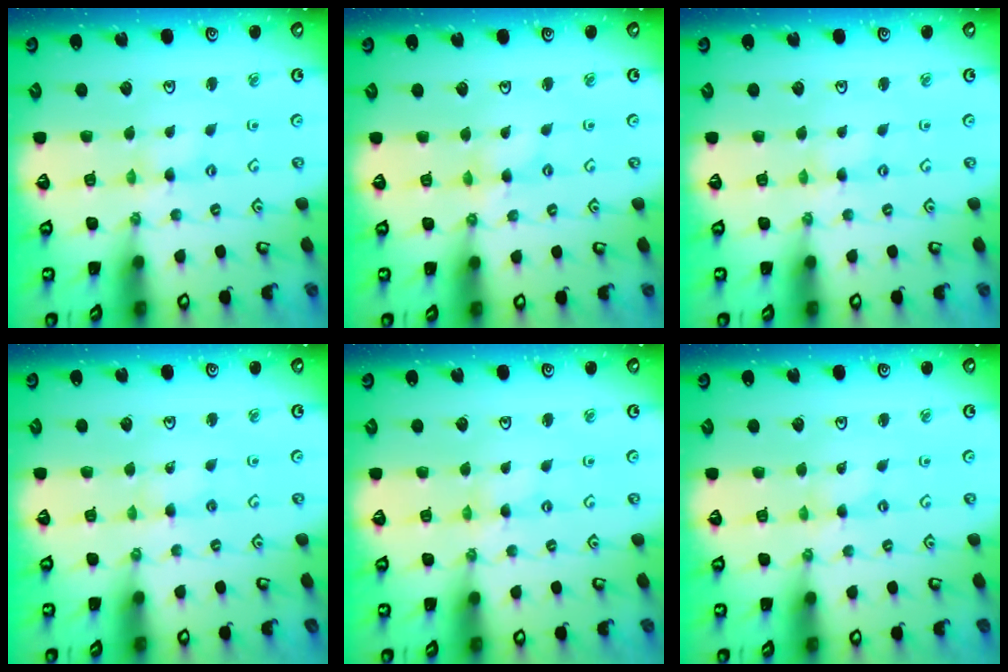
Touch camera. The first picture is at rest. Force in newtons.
{"total": 0.6, "press": 0.6, "slide": 0.2}
{"total": 0.0}
{"total": 2.5, "press": 2.5, "slide": 0.3}
{"total": 0.0}
{"total": 0.0}